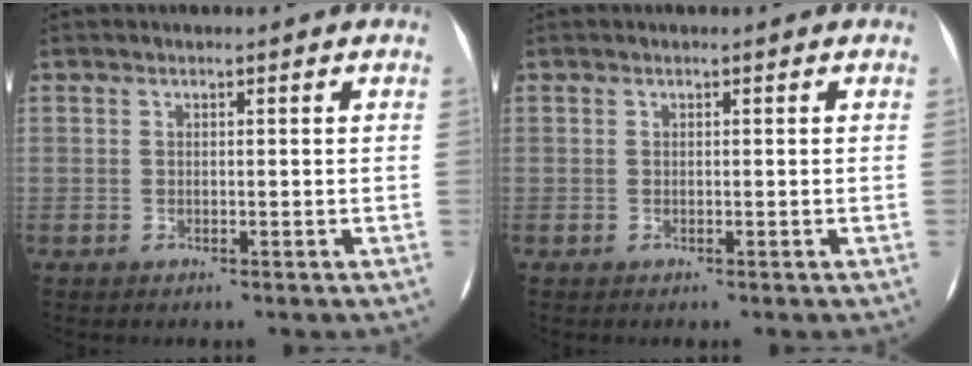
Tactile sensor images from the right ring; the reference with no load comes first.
{"total": 0.0}